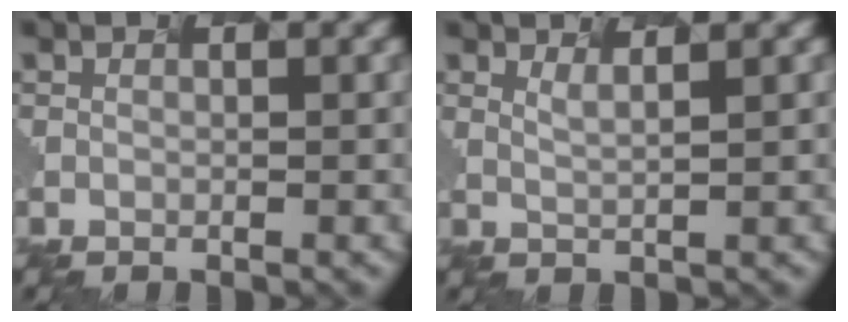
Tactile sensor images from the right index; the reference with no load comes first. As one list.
[{"total": 1.0, "force": [0.7, -0.1, 0.7], "torque": [-0.015, -0.003, 0.019]}]